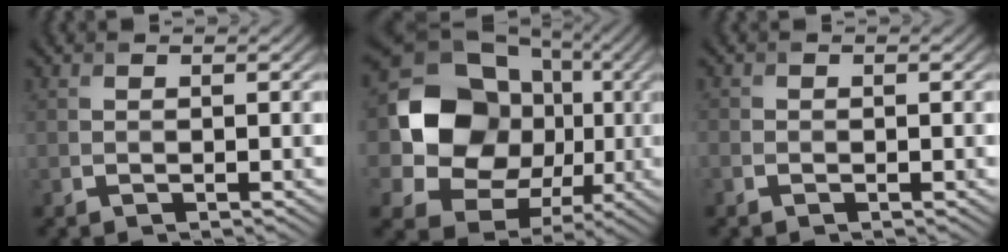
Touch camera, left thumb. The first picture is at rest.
{"total": 16.1, "force": [0.8, 13.5, 8.6], "torque": [-0.187, -0.009, 0.003]}
{"total": 0.9, "force": [-0.6, 0.6, 0.3], "torque": [-0.008, -0.002, -0.011]}